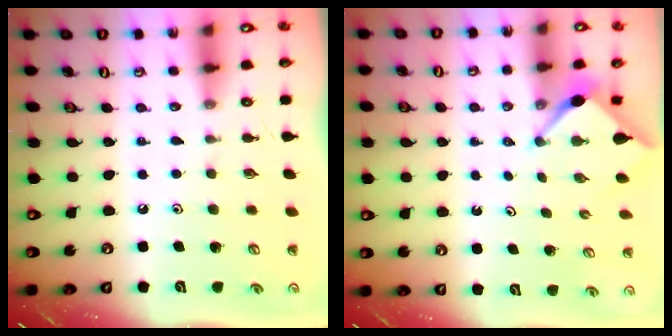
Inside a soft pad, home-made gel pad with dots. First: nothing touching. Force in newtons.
{"total": 2.5, "press": 2.5, "slide": 0.3}